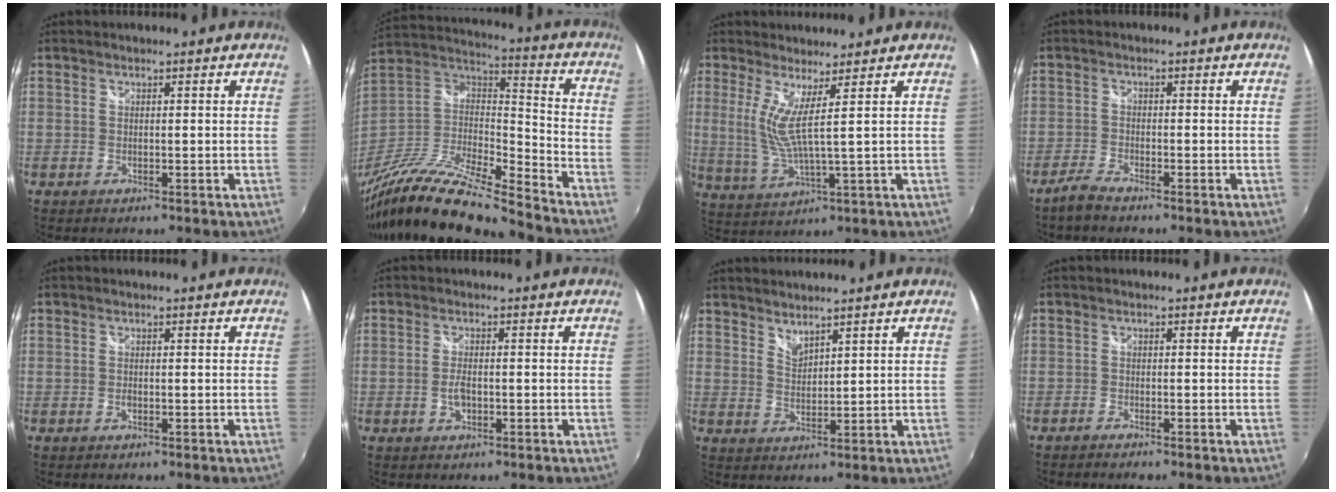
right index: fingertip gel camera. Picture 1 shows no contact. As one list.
[{"total": 23.4, "force": [-19.0, 2.7, 13.4], "torque": [-0.255, -0.038, -0.340]}, {"total": 6.0, "force": [2.4, -0.4, 5.5], "torque": [-0.118, -0.020, 0.046]}, {"total": 3.2, "force": [-2.8, 0.4, 1.5], "torque": [-0.051, -0.004, -0.061]}, {"total": 0.9, "force": [-0.3, 0.5, 0.7], "torque": [-0.015, -0.001, -0.005]}, {"total": 2.7, "force": [-0.8, 1.3, 2.3], "torque": [-0.045, -0.002, -0.014]}, {"total": 3.0, "force": [2.8, 0.5, 0.9], "torque": [-0.012, -0.002, 0.050]}, {"total": 1.5, "force": [-1.3, 0.2, 0.6], "torque": [-0.020, -0.007, -0.028]}]